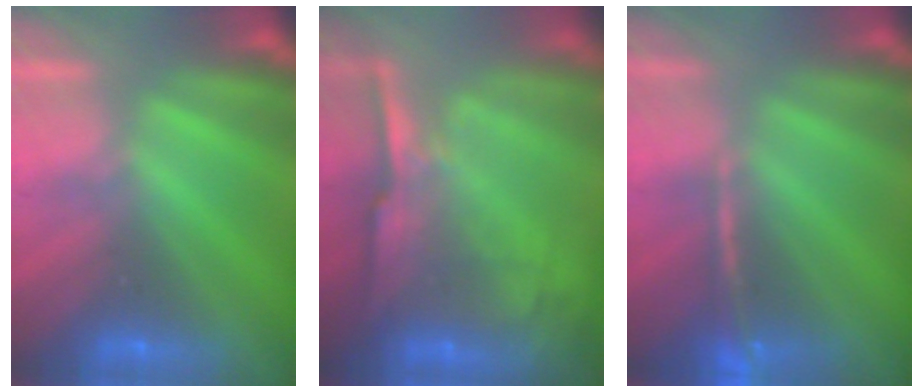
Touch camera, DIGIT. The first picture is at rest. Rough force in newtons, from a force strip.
{"total": 7.3}
{"total": 2.4}